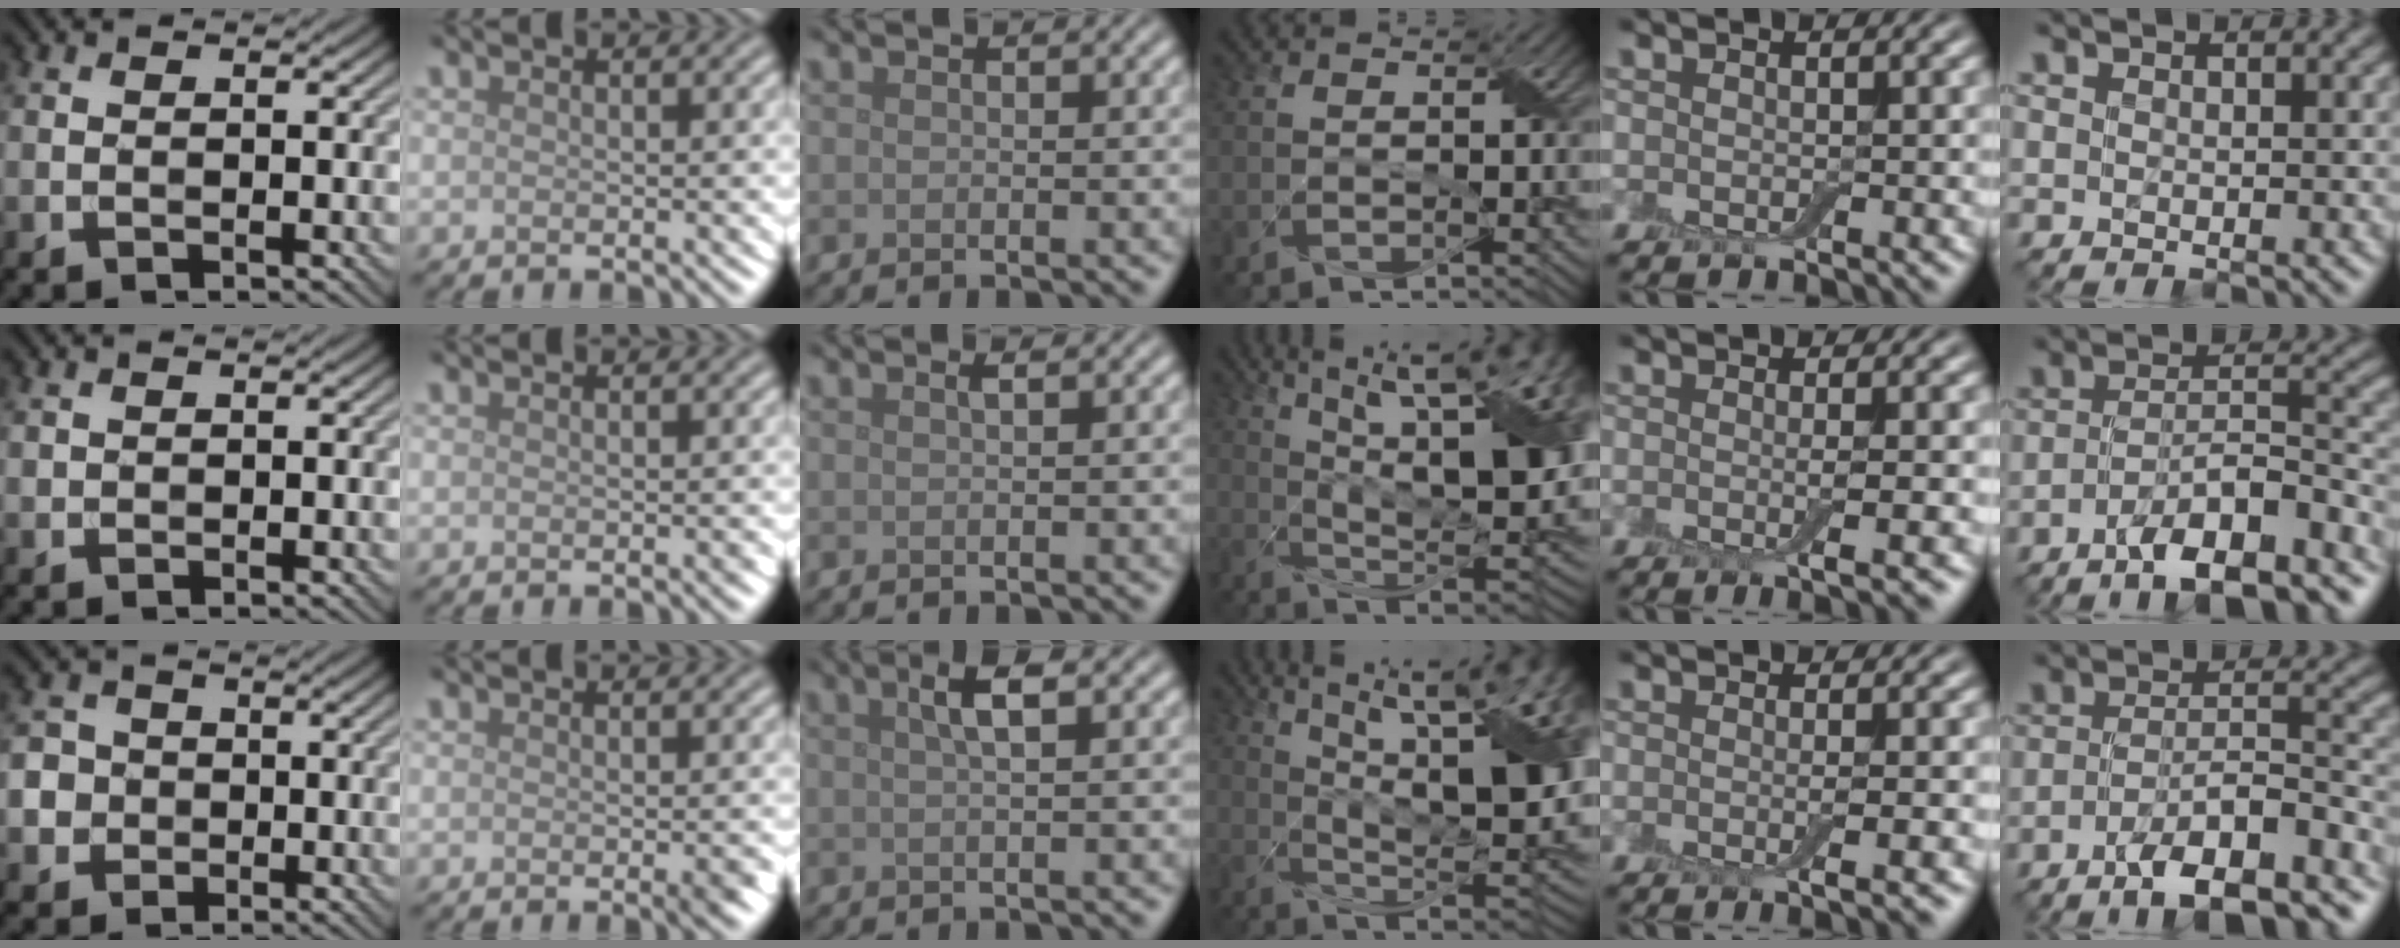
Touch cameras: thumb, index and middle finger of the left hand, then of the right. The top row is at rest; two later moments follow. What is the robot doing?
{"motion": "wrap", "object": "adhesive wrap"}